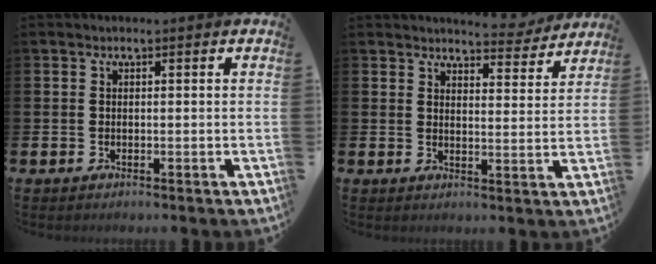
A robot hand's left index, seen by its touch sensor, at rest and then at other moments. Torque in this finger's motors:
{"motor_torque": [0.42, -1.72, 0.31, 0.11]}